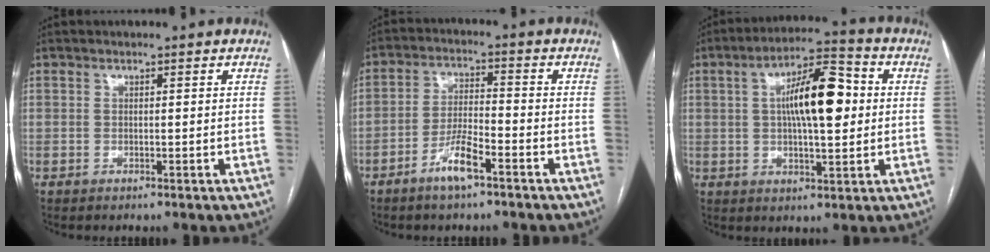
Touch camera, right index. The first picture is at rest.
{"total": 6.2, "force": [-3.9, 1.0, 4.8], "torque": [-0.098, 0.001, -0.073]}
{"total": 12.1, "force": [1.6, 3.3, 11.5], "torque": [-0.198, 0.026, 0.022]}